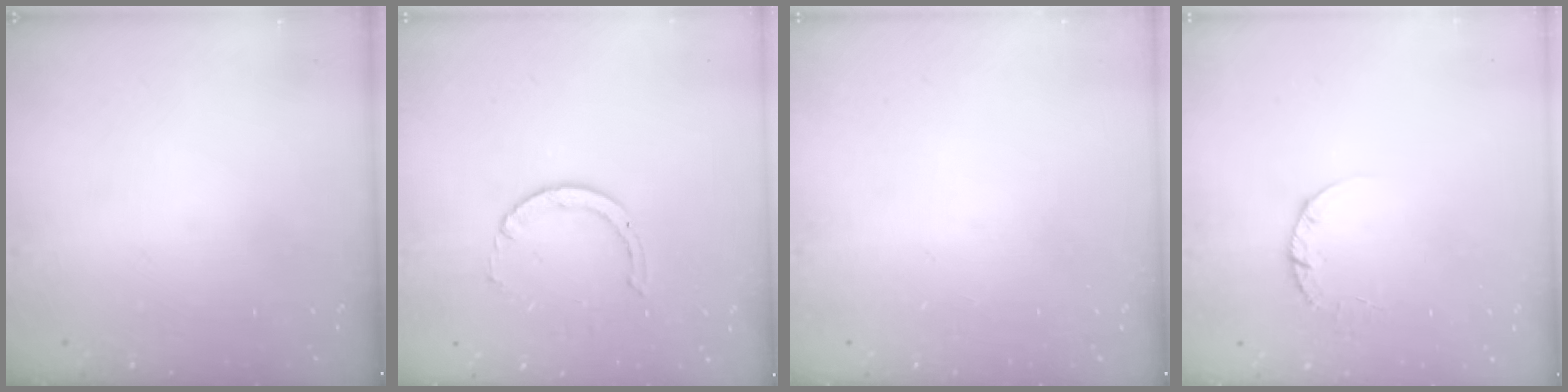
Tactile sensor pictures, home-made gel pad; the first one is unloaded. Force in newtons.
{"total": 3.6, "press": 3.6, "slide": 0.4}
{"total": 0.0}
{"total": 2.4, "press": 2.4, "slide": 0.3}